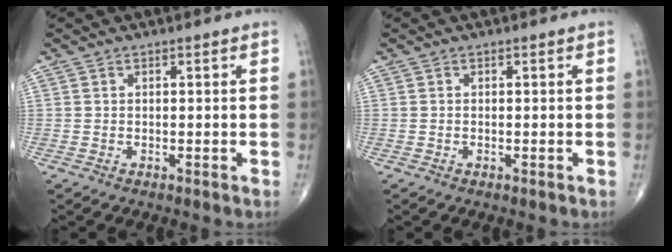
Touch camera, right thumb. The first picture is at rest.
{"total": 0.0}